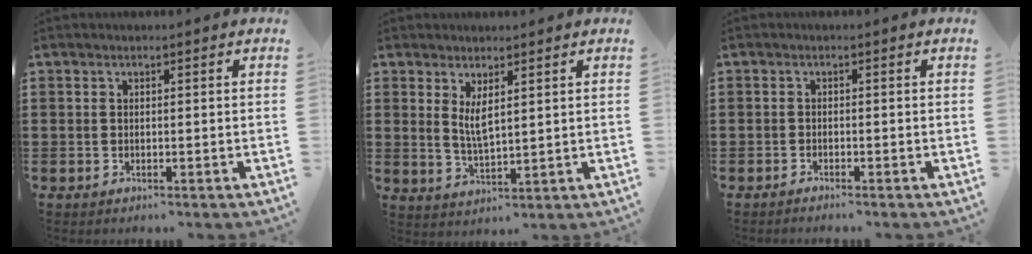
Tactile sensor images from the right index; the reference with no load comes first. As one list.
[{"total": 3.7, "force": [1.8, 1.3, 3.0], "torque": [-0.062, 0.001, 0.033]}, {"total": 0.8, "force": [-0.8, -0.2, 0.1], "torque": [-0.003, -0.002, -0.016]}]